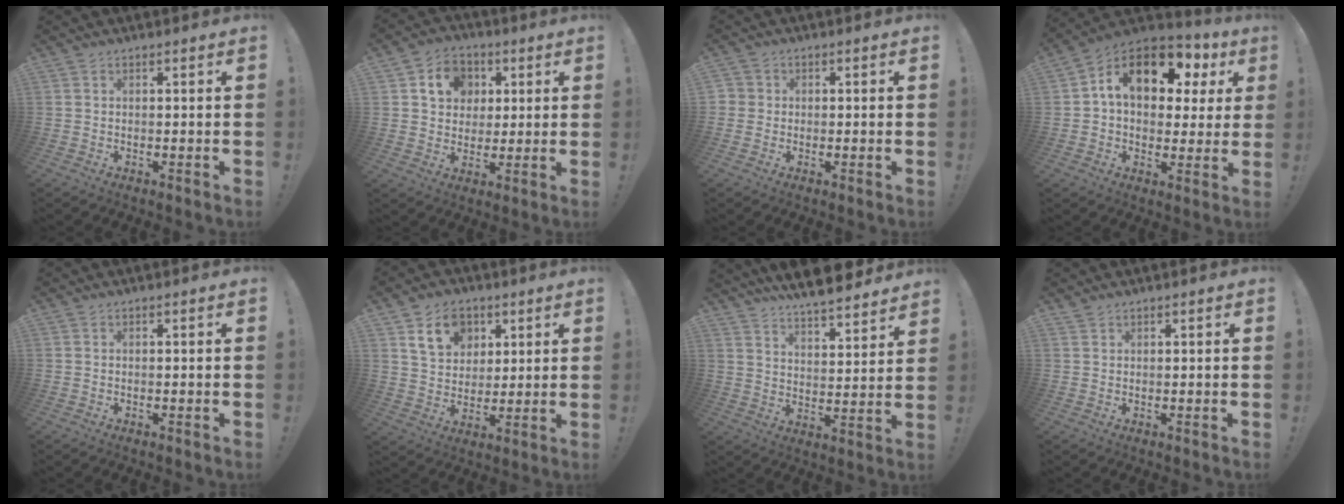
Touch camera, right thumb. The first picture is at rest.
{"total": 11.0, "force": [4.1, 9.1, 4.7], "torque": [-0.073, -0.006, 0.082]}
{"total": 2.3, "force": [-0.3, 2.3, 0.4], "torque": [0.000, 0.004, -0.007]}
{"total": 16.5, "force": [6.4, 9.7, 11.7], "torque": [-0.188, -0.015, 0.108]}
{"total": 0.0}
{"total": 12.2, "force": [5.9, 9.2, 5.4], "torque": [-0.083, -0.018, 0.115]}
{"total": 9.7, "force": [9.0, 1.3, 3.6], "torque": [-0.070, -0.072, 0.157]}
{"total": 0.7, "force": [0.7, 0.1, 0.2], "torque": [-0.004, -0.001, 0.013]}